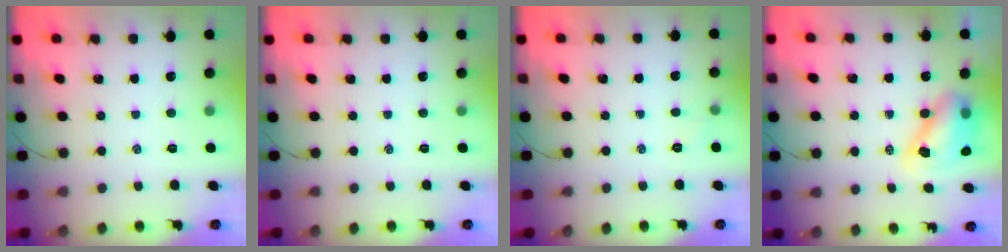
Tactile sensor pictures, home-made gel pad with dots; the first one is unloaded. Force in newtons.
{"total": 0.0}
{"total": 3.4, "press": 3.3, "slide": 1.1}
{"total": 9.2, "press": 9.0, "slide": 2.1}